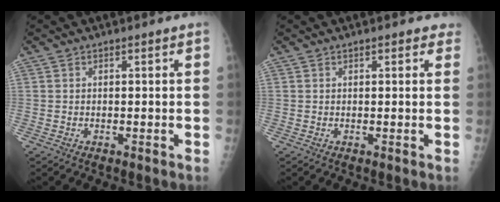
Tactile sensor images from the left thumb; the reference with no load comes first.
{"total": 1.6, "force": [1.1, 0.9, 0.8], "torque": [0.005, 0.000, 0.006]}